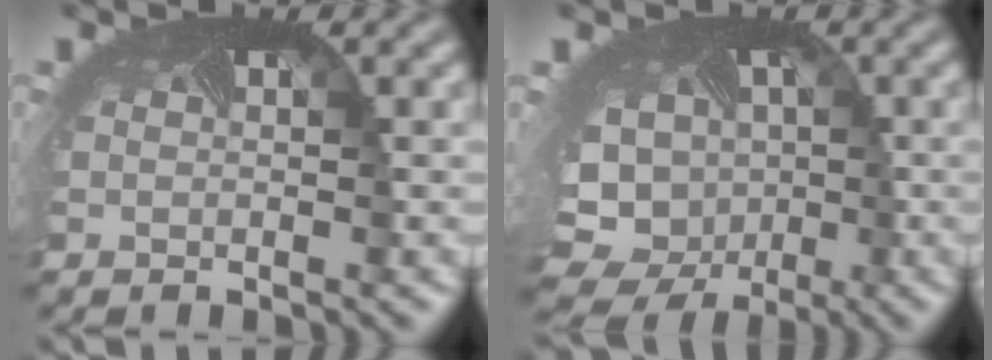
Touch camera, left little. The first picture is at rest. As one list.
[{"total": 12.6, "force": [-4.1, 10.6, 5.6], "torque": [-0.090, -0.049, -0.057]}]